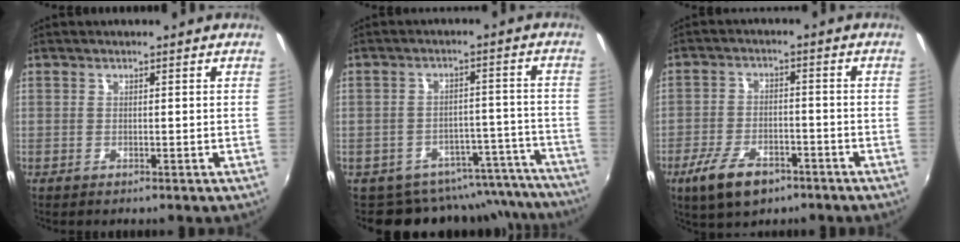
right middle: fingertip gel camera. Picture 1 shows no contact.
{"total": 14.0, "force": [-12.9, 5.5, 0.3], "torque": [0.021, 0.072, -0.154]}
{"total": 9.6, "force": [-6.1, 4.5, 5.9], "torque": [-0.139, -0.010, -0.103]}